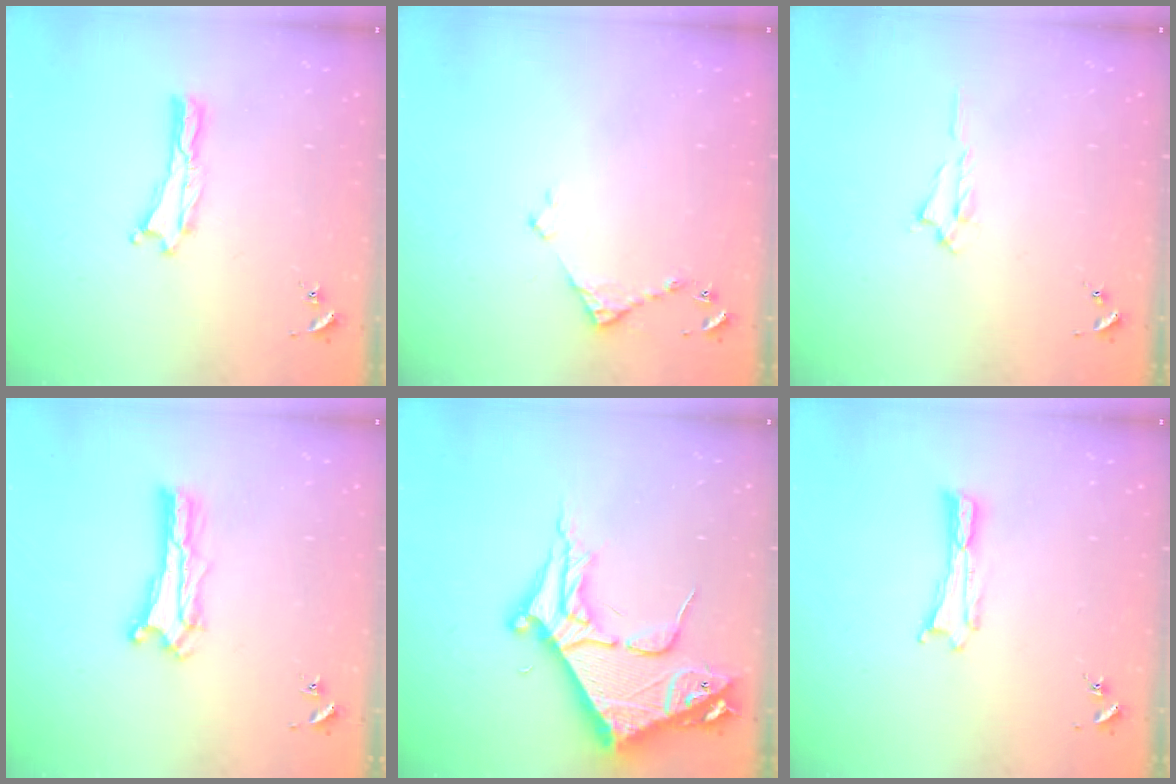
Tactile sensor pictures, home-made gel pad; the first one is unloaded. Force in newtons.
{"total": 3.7, "press": 3.6, "slide": 0.3}
{"total": 0.7, "press": 0.6, "slide": 0.2}
{"total": 0.9, "press": 0.9, "slide": 0.2}
{"total": 10.1, "press": 10.0, "slide": 1.1}
{"total": 0.0}